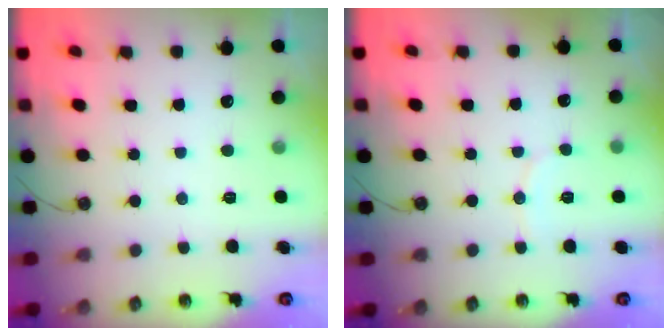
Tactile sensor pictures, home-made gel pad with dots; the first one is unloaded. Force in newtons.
{"total": 4.7, "press": 4.6, "slide": 0.5}